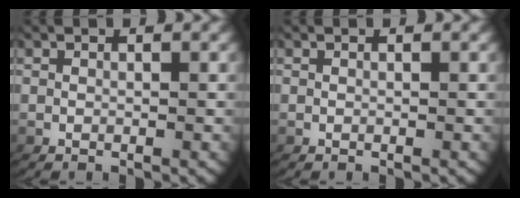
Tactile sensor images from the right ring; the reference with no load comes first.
{"total": 0.0}